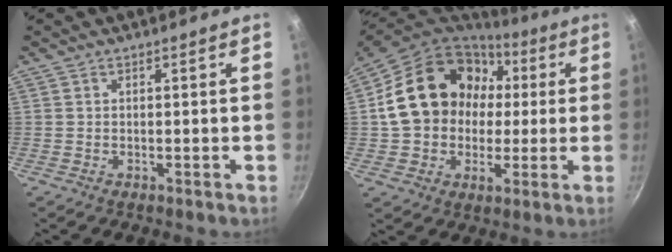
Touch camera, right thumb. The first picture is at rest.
{"total": 22.3, "force": [3.4, 17.8, 13.0], "torque": [-0.202, 0.038, 0.059]}